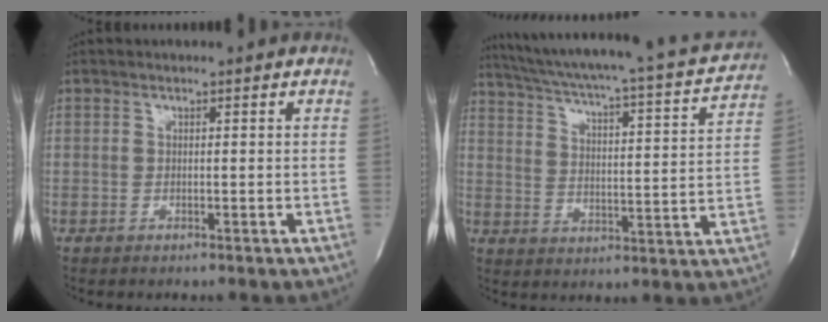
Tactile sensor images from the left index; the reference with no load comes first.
{"total": 22.3, "force": [20.2, 1.8, 9.3], "torque": [-0.151, -0.033, 0.266]}